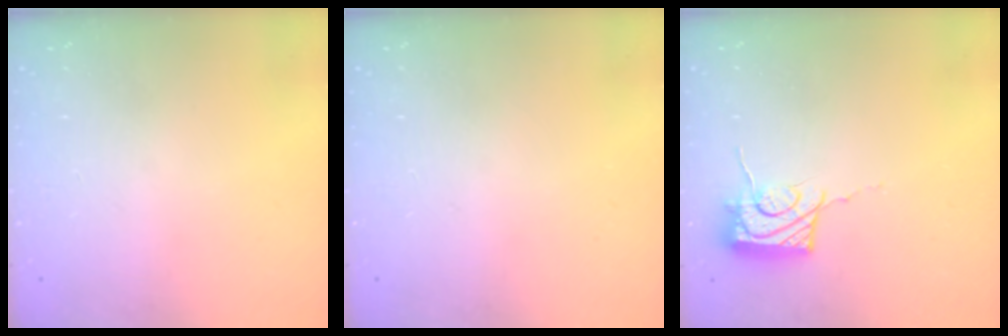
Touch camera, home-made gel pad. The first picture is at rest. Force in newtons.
{"total": 0.0}
{"total": 12.2, "press": 12.0, "slide": 1.8}